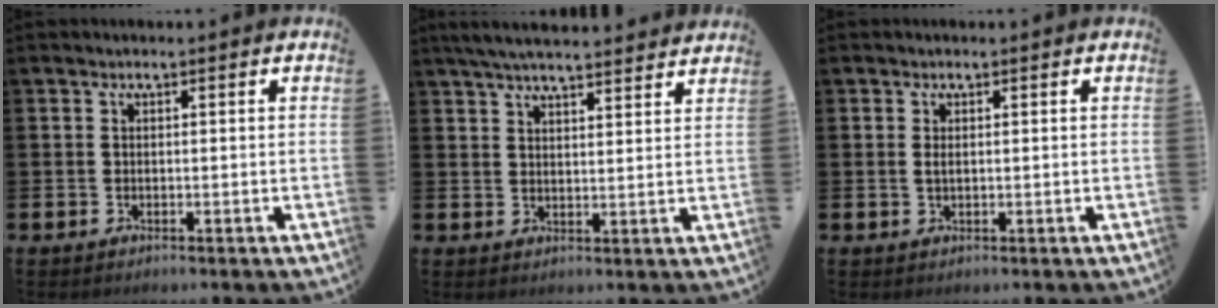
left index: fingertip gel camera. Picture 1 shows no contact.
{"total": 5.4, "force": [5.2, 0.4, 1.4], "torque": [-0.041, -0.020, 0.094]}
{"total": 0.9, "force": [0.2, 0.3, 0.8], "torque": [-0.014, 0.003, 0.002]}